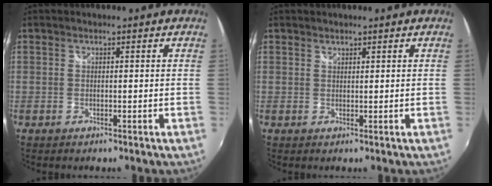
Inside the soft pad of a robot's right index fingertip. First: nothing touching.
{"total": 0.7, "force": [0.7, 0.3, 0.0], "torque": [0.002, 0.001, 0.012]}